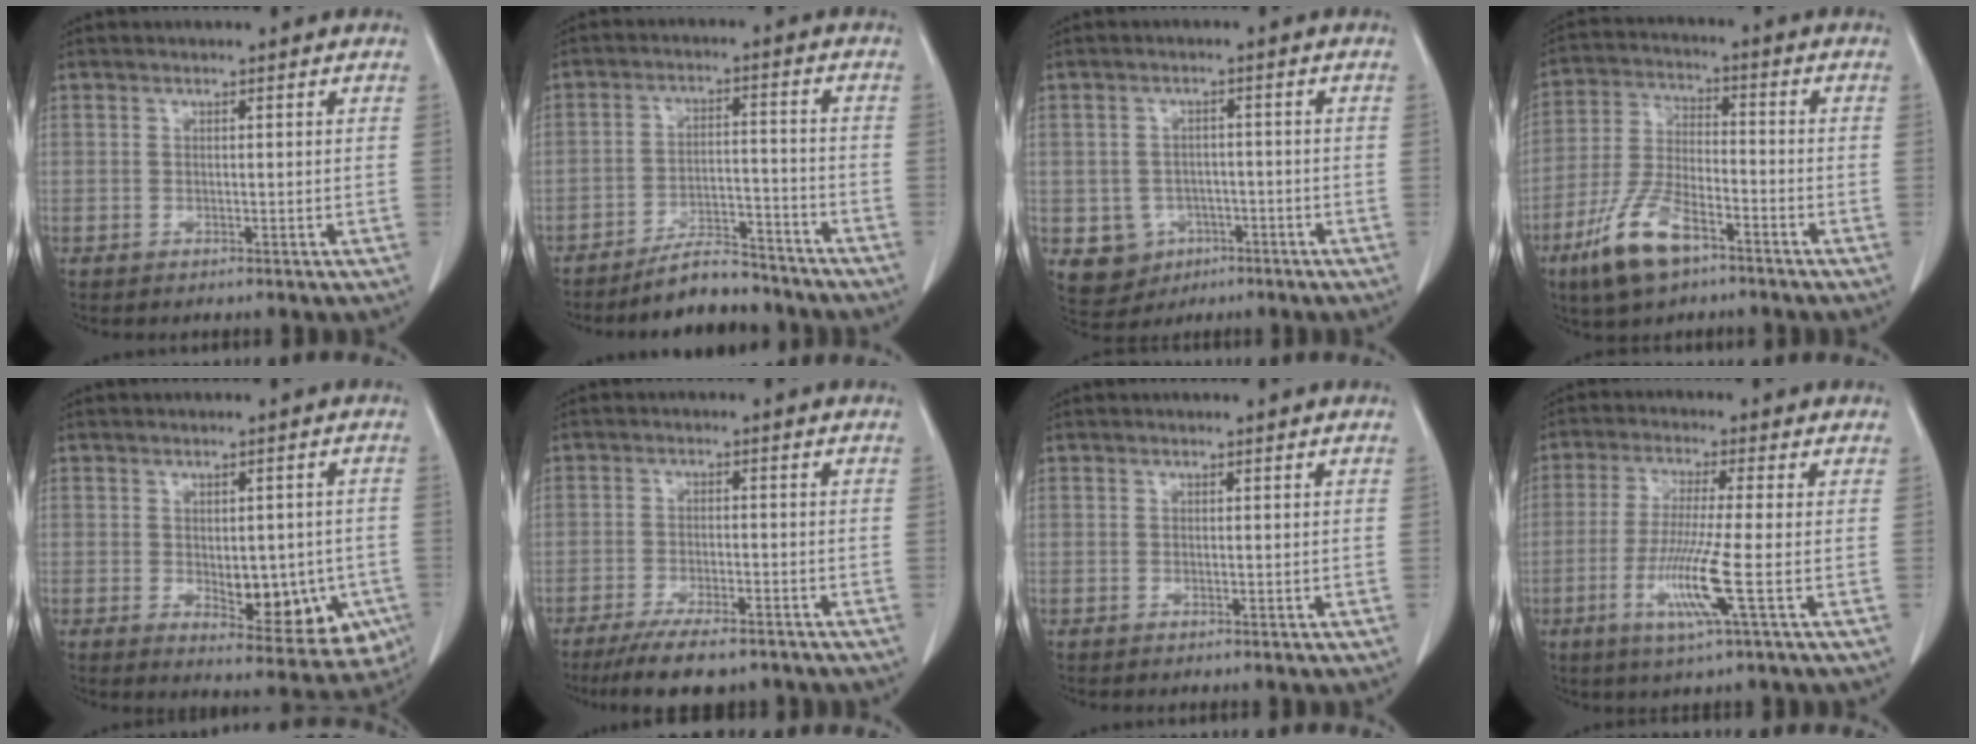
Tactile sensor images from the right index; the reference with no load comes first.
{"total": 9.3, "force": [-8.3, 2.6, 3.1], "torque": [-0.048, 0.012, -0.136]}
{"total": 7.3, "force": [-2.9, 6.4, 2.0], "torque": [-0.038, 0.009, -0.029]}
{"total": 12.0, "force": [-7.1, 4.4, 8.6], "torque": [-0.189, -0.006, -0.132]}
{"total": 13.4, "force": [-3.4, 6.8, 11.0], "torque": [-0.143, 0.006, -0.027]}
{"total": 10.5, "force": [-8.0, 2.8, 6.2], "torque": [-0.100, -0.015, -0.123]}
{"total": 0.6, "force": [-0.1, 0.3, 0.5], "torque": [-0.016, 0.000, 0.000]}
{"total": 9.4, "force": [-2.9, -0.7, 8.9], "torque": [-0.181, -0.023, -0.060]}